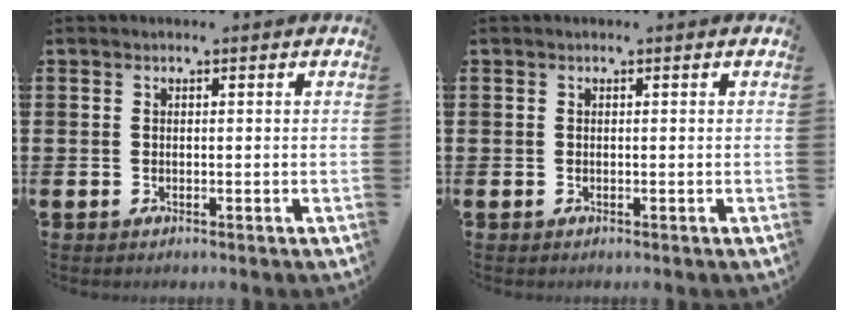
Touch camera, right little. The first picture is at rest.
{"total": 0.0}